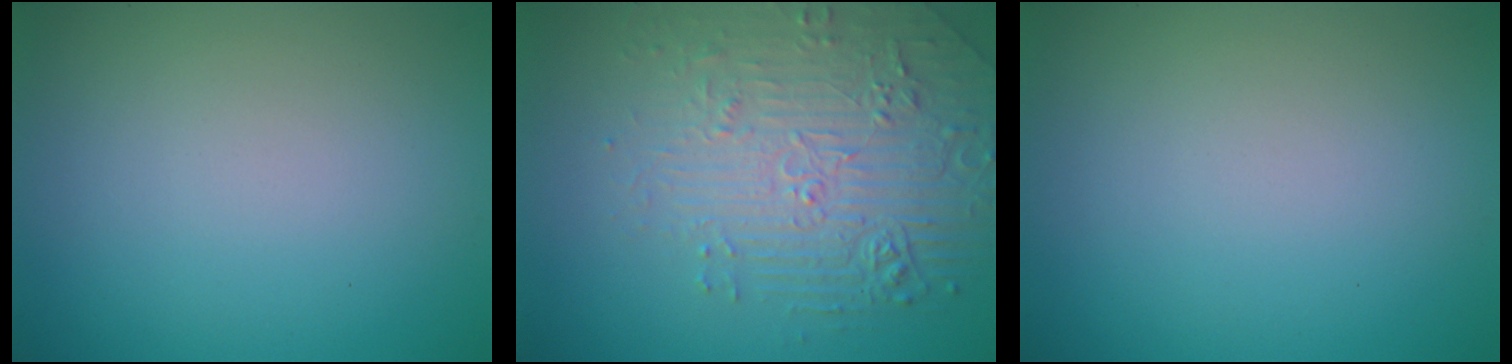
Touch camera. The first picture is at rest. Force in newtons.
{"total": 4.5, "press": 4.2, "slide": 1.7}
{"total": 0.0}